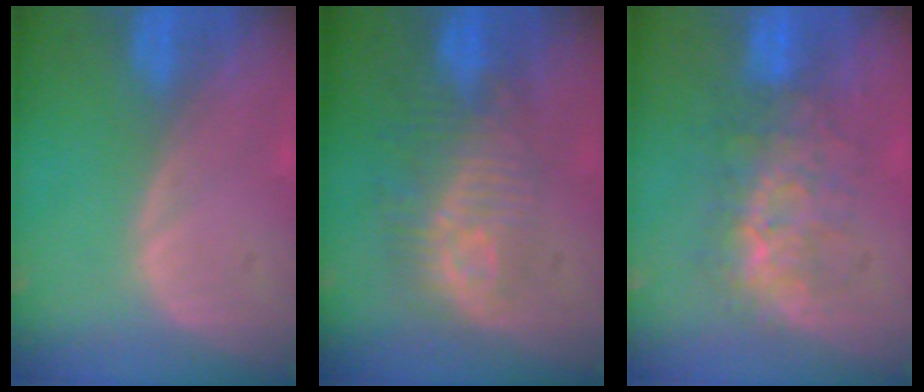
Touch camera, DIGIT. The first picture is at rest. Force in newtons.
{"total": 9.6, "press": 8.6, "slide": 4.4}
{"total": 7.6, "press": 7.3, "slide": 2.1}